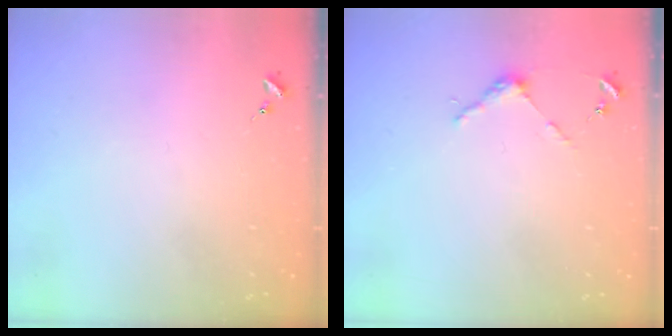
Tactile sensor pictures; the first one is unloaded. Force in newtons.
{"total": 3.9, "press": 3.9, "slide": 0.2}